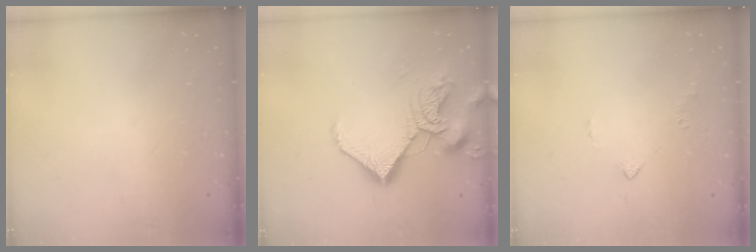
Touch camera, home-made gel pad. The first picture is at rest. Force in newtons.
{"total": 12.6, "press": 12.5, "slide": 1.6}
{"total": 2.8, "press": 2.8, "slide": 0.6}